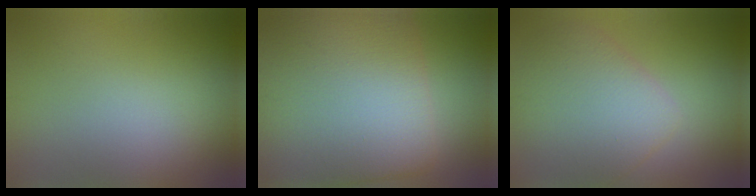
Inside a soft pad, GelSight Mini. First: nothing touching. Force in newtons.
{"total": 15.3, "press": 15.3, "slide": 0.6}
{"total": 6.4, "press": 6.4, "slide": 0.2}